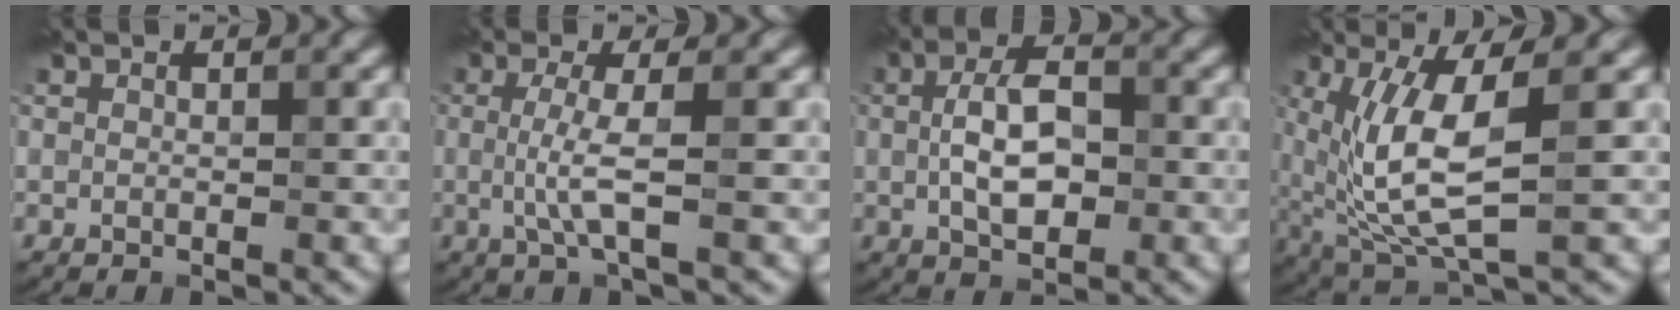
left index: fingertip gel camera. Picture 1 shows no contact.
{"total": 2.8, "force": [-0.2, 0.3, 2.8], "torque": [-0.062, -0.004, -0.005]}
{"total": 5.1, "force": [-0.1, 2.8, 4.3], "torque": [-0.079, 0.004, -0.005]}
{"total": 7.4, "force": [0.7, 2.2, 7.0], "torque": [-0.155, -0.009, 0.020]}